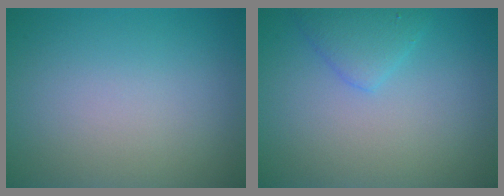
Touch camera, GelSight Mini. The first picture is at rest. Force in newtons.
{"total": 2.2, "press": 2.2, "slide": 0.2}